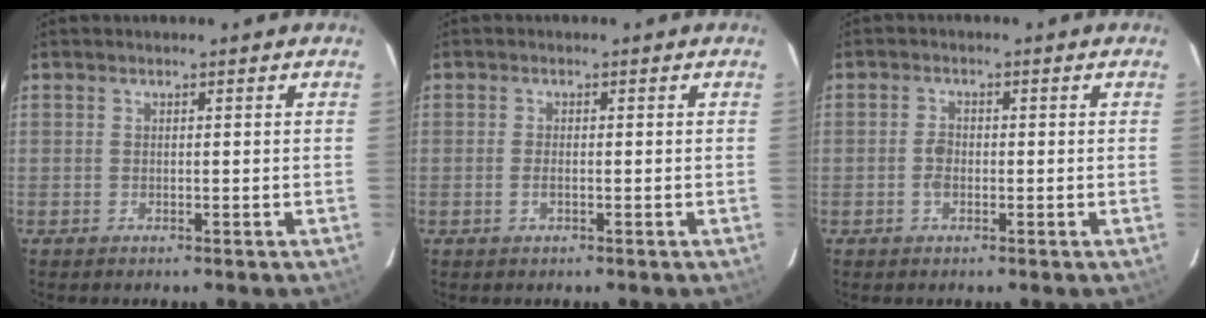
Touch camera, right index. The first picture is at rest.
{"total": 1.6, "force": [-0.6, 0.7, 1.3], "torque": [-0.029, 0.000, -0.011]}
{"total": 2.4, "force": [-0.7, 1.6, 1.7], "torque": [-0.036, 0.004, -0.013]}